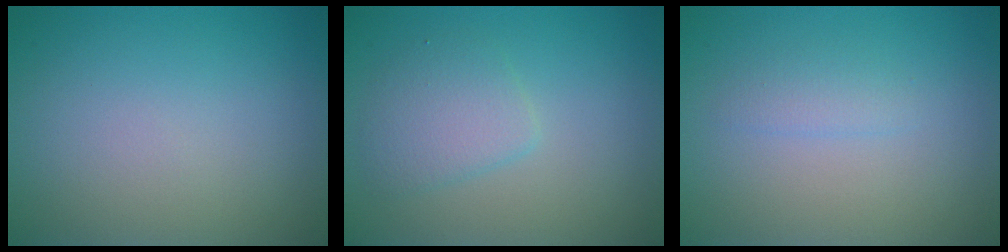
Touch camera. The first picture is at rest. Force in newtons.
{"total": 2.7, "press": 2.7, "slide": 0.2}
{"total": 1.2, "press": 1.2, "slide": 0.1}